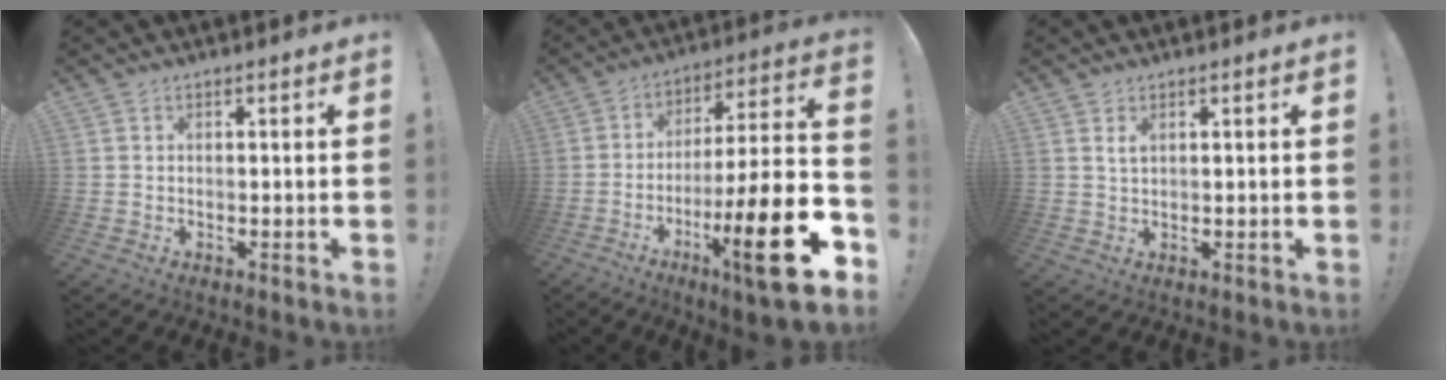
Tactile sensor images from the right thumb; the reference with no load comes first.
{"total": 22.9, "force": [-10.0, 3.1, 20.3], "torque": [-0.305, 0.042, -0.165]}
{"total": 1.7, "force": [0.9, 0.7, 1.3], "torque": [-0.023, -0.002, 0.015]}